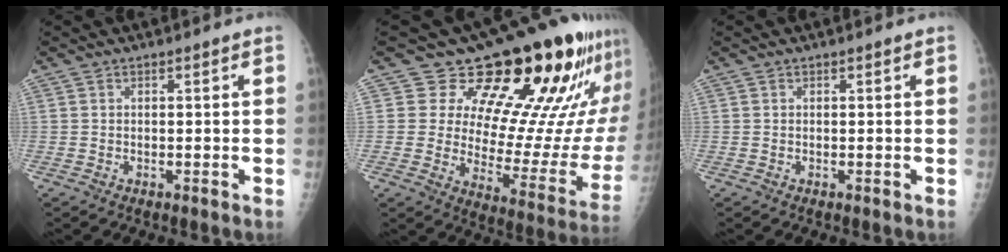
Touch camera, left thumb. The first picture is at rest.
{"total": 23.3, "force": [15.7, 9.6, 14.3], "torque": [-0.149, -0.085, 0.208]}
{"total": 0.0}